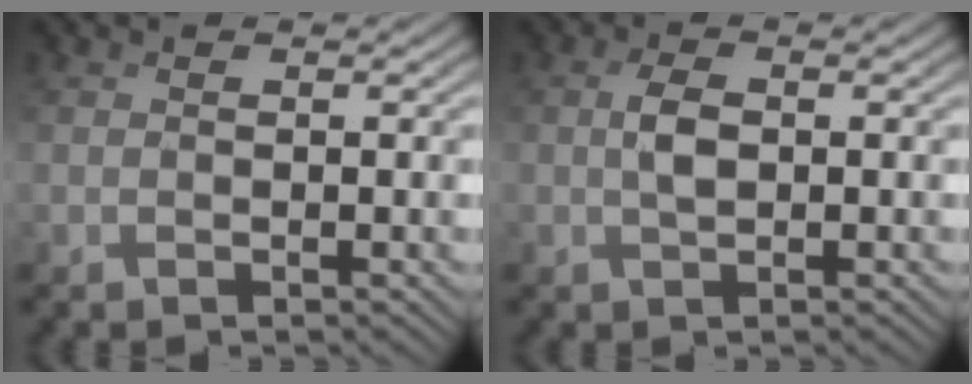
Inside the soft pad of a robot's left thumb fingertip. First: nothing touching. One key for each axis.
{"total": 2.5, "fx": 0.0, "fy": 1.3, "fz": 2.2, "tx": -0.047, "ty": 0.002, "tz": -0.001}